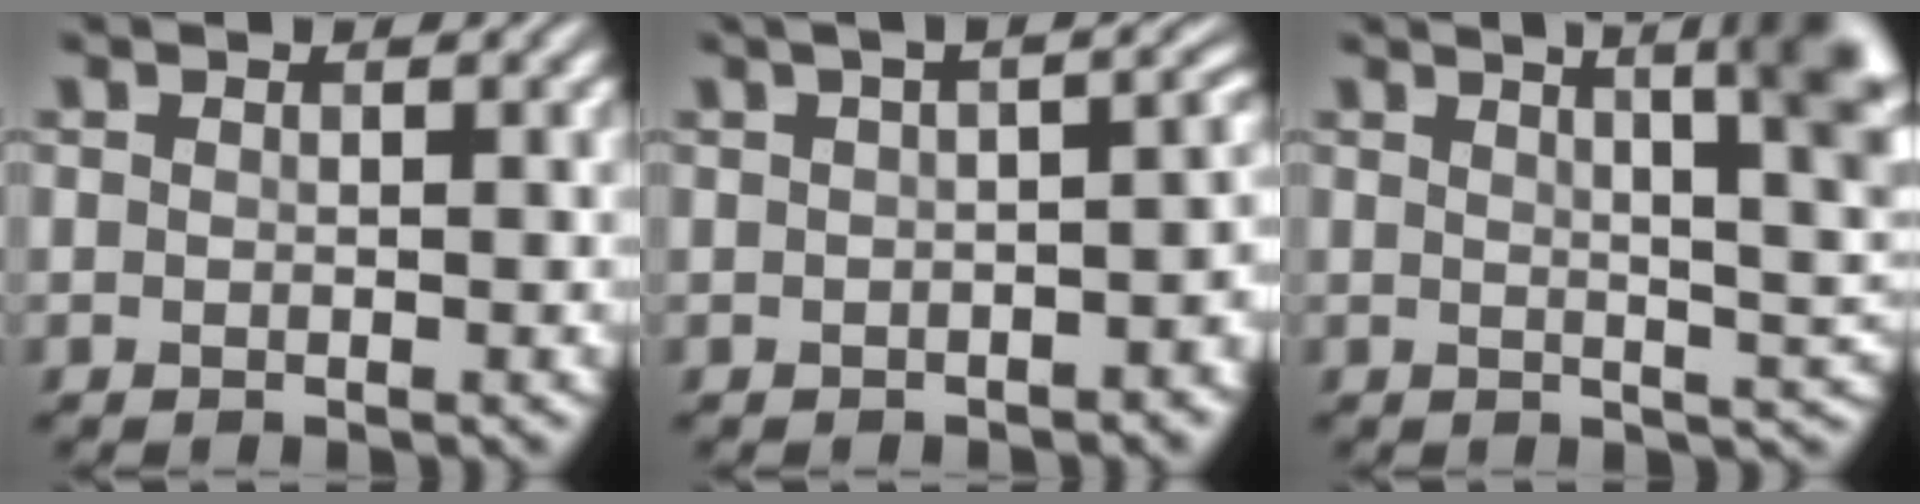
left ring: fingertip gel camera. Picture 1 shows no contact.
{"total": 6.0, "force": [-0.1, 2.6, 5.5], "torque": [-0.041, 0.012, 0.002]}
{"total": 10.3, "force": [4.4, 3.1, 8.8], "torque": [-0.078, 0.032, 0.045]}